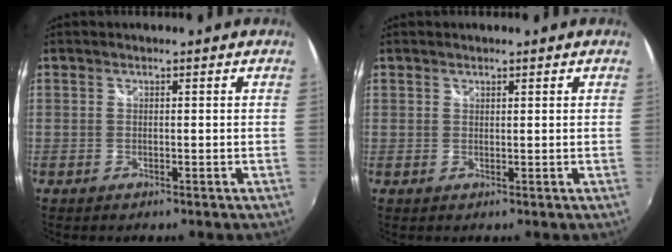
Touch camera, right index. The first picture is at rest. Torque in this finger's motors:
{"motor_torque": [-1.16, -0.69, -0.82, -0.21]}